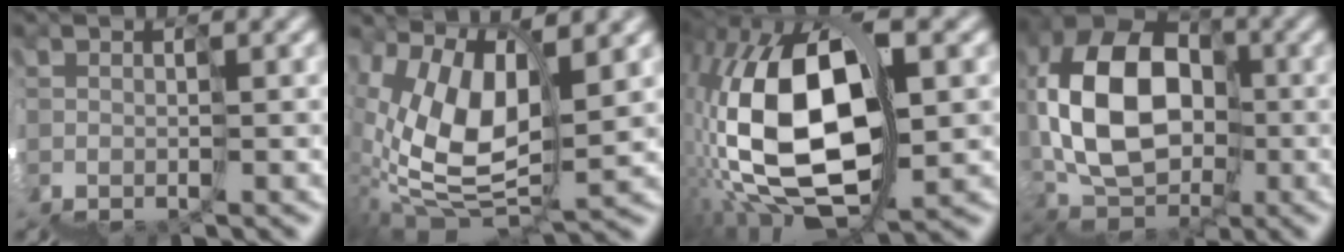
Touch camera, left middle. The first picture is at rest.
{"total": 7.6, "force": [3.5, 3.3, 5.9], "torque": [-0.131, 0.026, 0.054]}
{"total": 13.5, "force": [2.9, 7.5, 10.9], "torque": [-0.231, 0.034, 0.046]}
{"total": 8.1, "force": [1.9, 6.0, 5.1], "torque": [-0.099, 0.059, 0.009]}